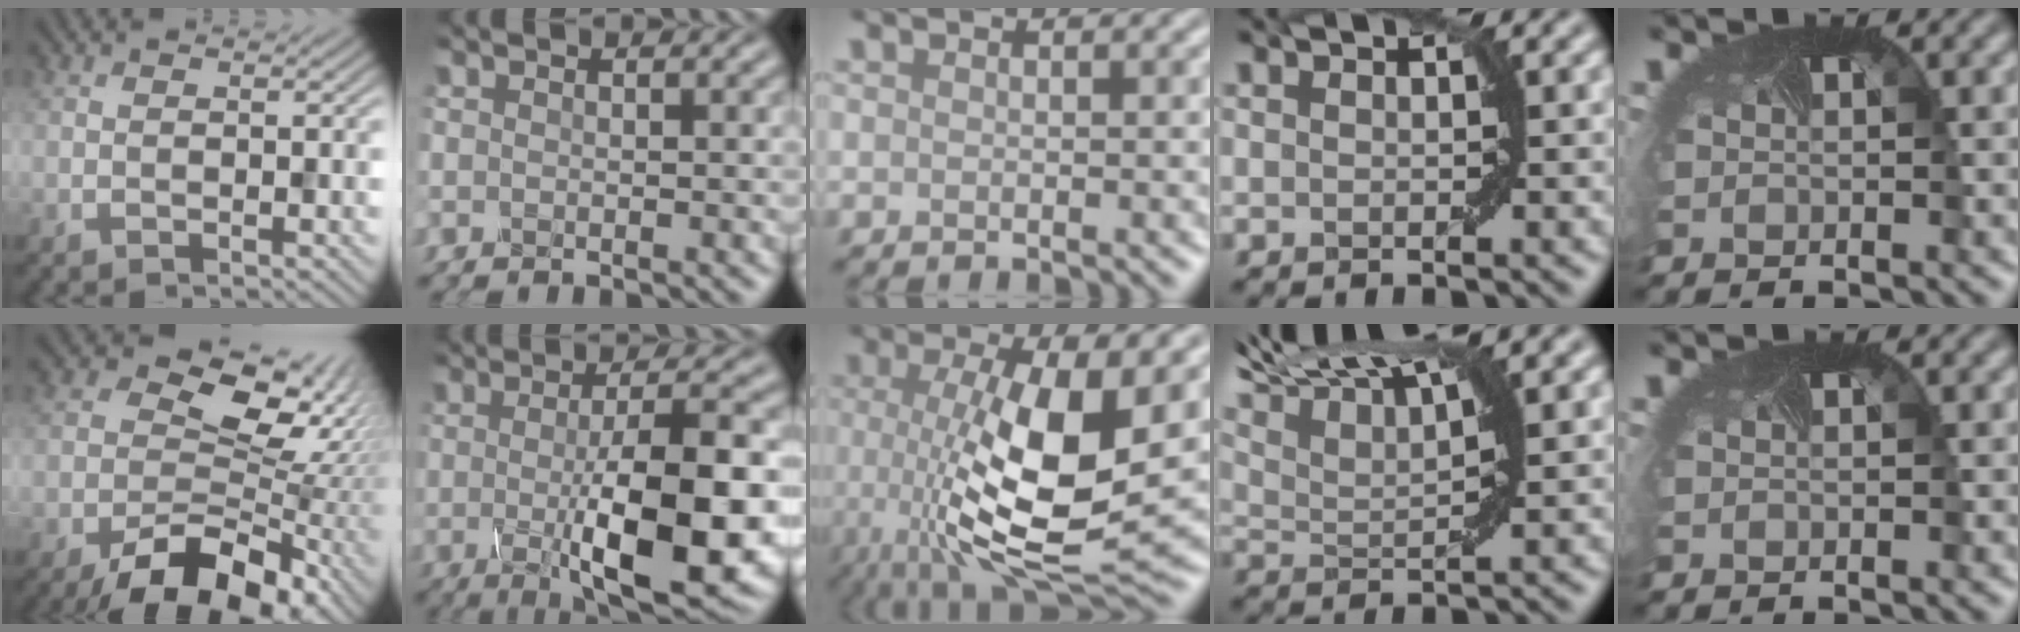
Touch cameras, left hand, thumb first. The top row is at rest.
{"thumb": {"total": 16.8, "force": [-4.1, 10.9, 12.1], "torque": [-0.170, -0.023, -0.050]}, "index": {"total": 13.1, "force": [-1.1, 3.8, 12.5], "torque": [-0.157, -0.011, -0.014]}, "middle": {"total": 11.4, "force": [0.0, 3.6, 10.8], "torque": [-0.186, -0.014, 0.001]}, "ring": {"total": 9.4, "force": [7.3, 2.0, 5.5], "torque": [-0.102, 0.029, 0.104]}}